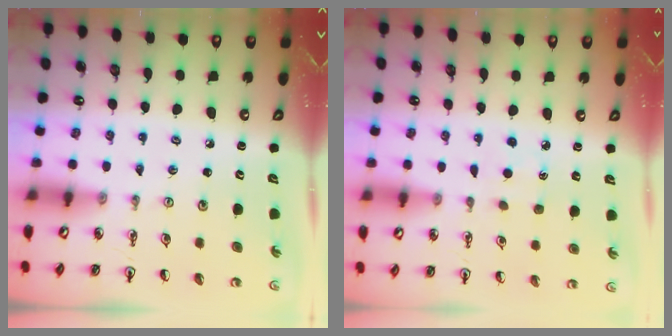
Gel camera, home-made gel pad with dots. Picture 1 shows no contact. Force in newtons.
{"total": 1.5, "press": 1.5, "slide": 0.2}